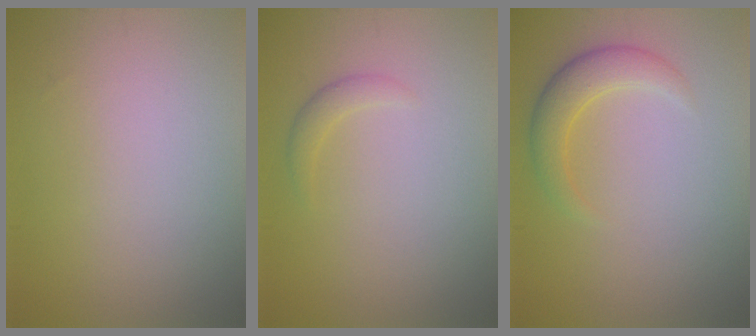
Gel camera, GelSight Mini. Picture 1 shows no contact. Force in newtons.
{"total": 1.0, "press": 1.0, "slide": 0.0}
{"total": 2.8, "press": 2.8, "slide": 0.0}